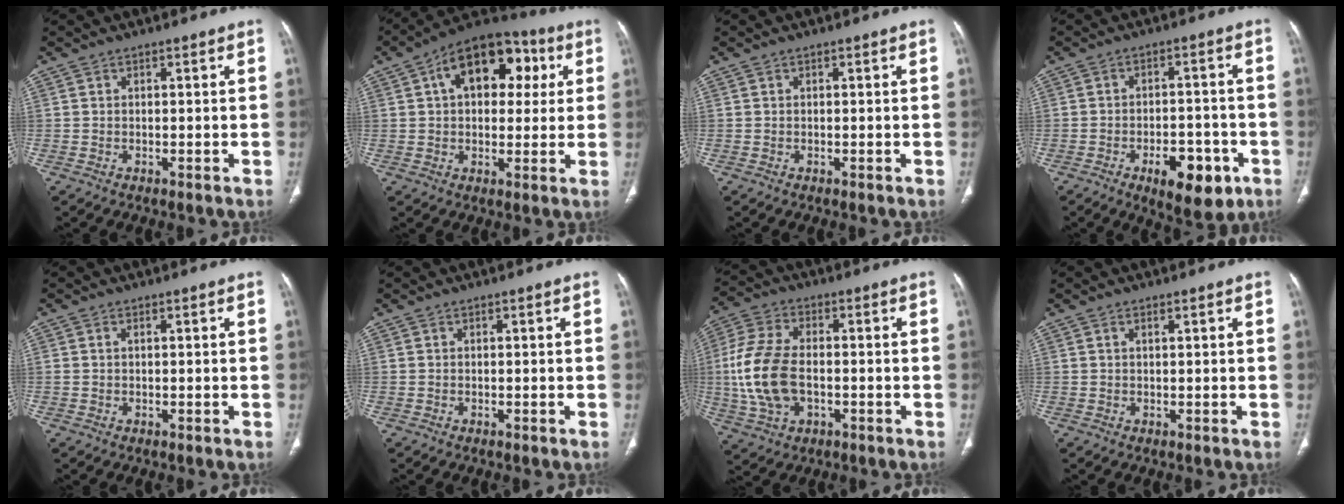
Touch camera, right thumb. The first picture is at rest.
{"total": 16.7, "force": [5.0, 10.3, 12.1], "torque": [-0.139, 0.021, 0.068]}
{"total": 0.0}
{"total": 11.3, "force": [-5.2, 5.4, 8.4], "torque": [-0.095, 0.021, -0.066]}
{"total": 0.7, "force": [0.2, 0.5, 0.5], "torque": [-0.013, 0.006, 0.006]}
{"total": 0.0}
{"total": 14.2, "force": [-1.4, 8.4, 11.3], "torque": [-0.253, 0.009, -0.024]}
{"total": 0.8, "force": [0.4, 0.2, 0.6], "torque": [-0.014, 0.004, 0.008]}